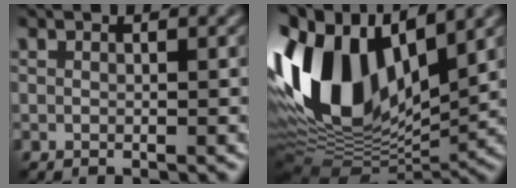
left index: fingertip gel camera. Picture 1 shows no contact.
{"total": 15.0, "force": [2.1, 8.2, 12.4], "torque": [-0.260, 0.006, 0.032]}